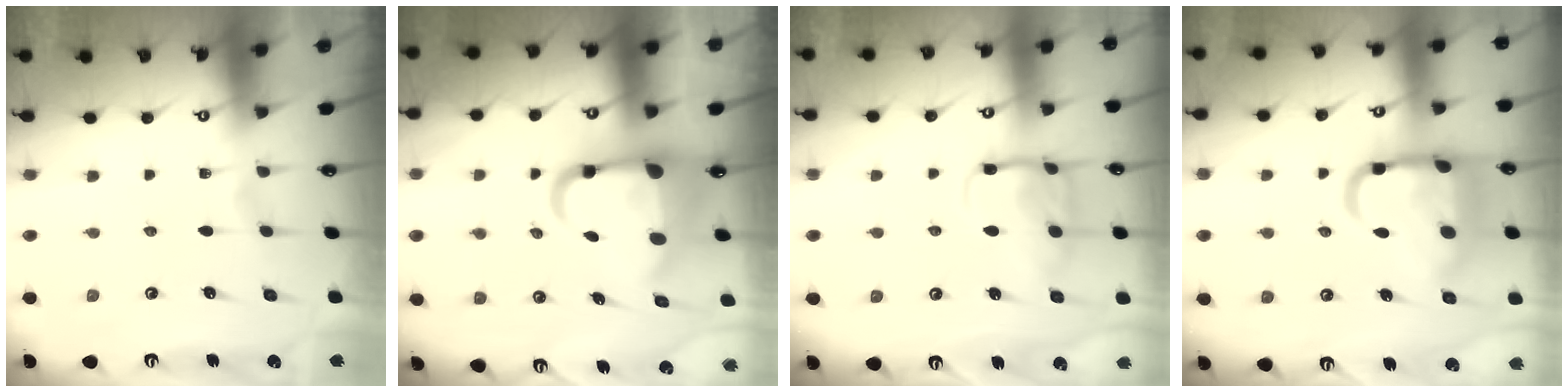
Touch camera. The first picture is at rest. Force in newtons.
{"total": 8.6, "press": 8.4, "slide": 1.9}
{"total": 11.7, "press": 11.7, "slide": 0.9}
{"total": 16.5, "press": 16.4, "slide": 1.7}